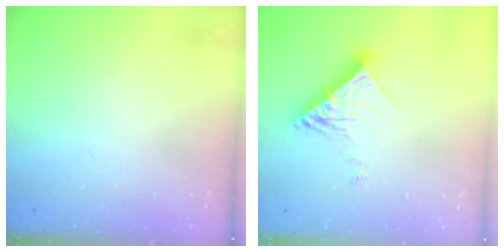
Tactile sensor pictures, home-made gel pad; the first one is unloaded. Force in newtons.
{"total": 12.3, "press": 12.3, "slide": 0.9}